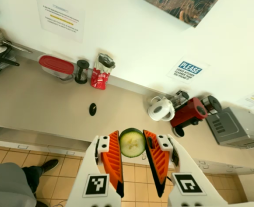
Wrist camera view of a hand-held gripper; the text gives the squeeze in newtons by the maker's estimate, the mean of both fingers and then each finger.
{"total": 9.1, "left": 8.9, "right": 9.4}